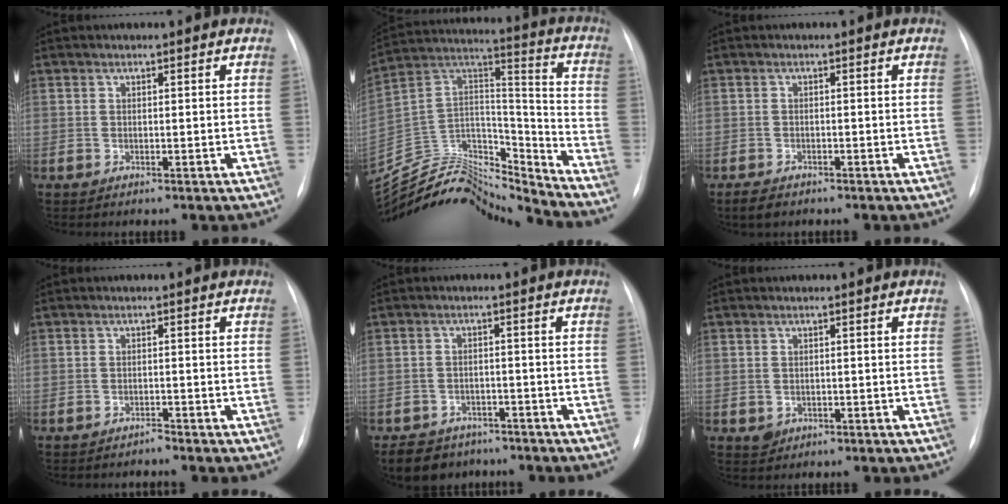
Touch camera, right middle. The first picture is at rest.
{"total": 21.6, "force": [-20.9, 3.1, 4.4], "torque": [-0.080, 0.052, -0.354]}
{"total": 2.3, "force": [-1.7, 1.1, 1.0], "torque": [-0.022, -0.002, -0.022]}
{"total": 0.9, "force": [-0.8, -0.1, -0.2], "torque": [0.004, -0.005, -0.011]}
{"total": 6.8, "force": [-5.3, 4.1, 1.1], "torque": [-0.017, 0.005, -0.080]}
{"total": 1.6, "force": [-0.5, 1.4, 0.5], "torque": [-0.006, 0.002, -0.001]}